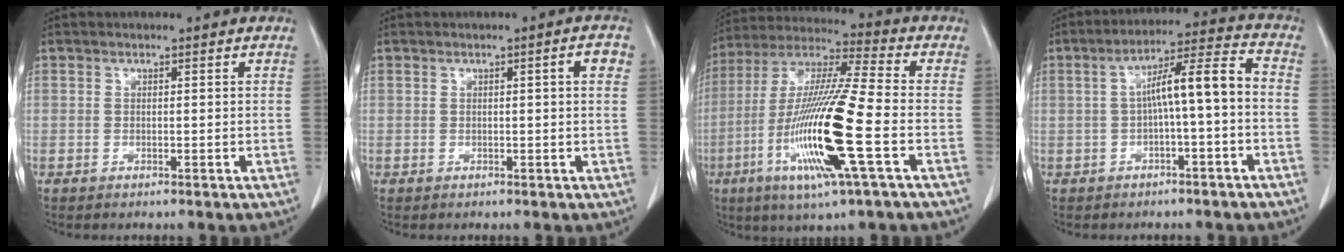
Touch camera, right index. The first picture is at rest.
{"total": 2.3, "force": [0.6, 0.2, 2.2], "torque": [-0.028, 0.006, 0.006]}
{"total": 18.9, "force": [-5.6, 0.5, 18.1], "torque": [-0.379, -0.023, -0.111]}
{"total": 8.6, "force": [-0.9, 0.8, 8.5], "torque": [-0.139, 0.035, -0.016]}